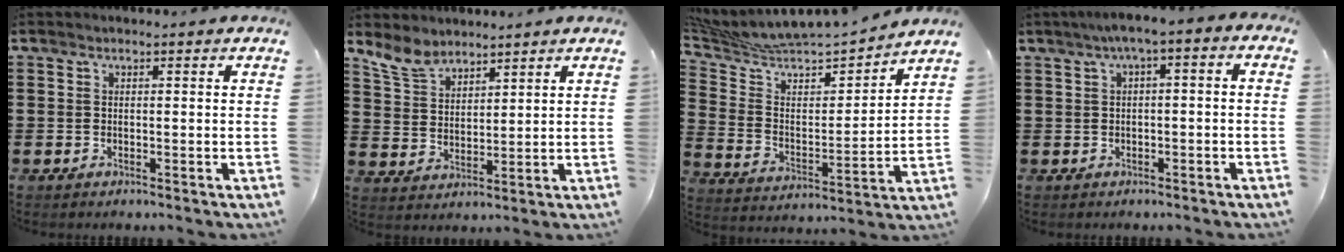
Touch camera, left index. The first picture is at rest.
{"total": 5.8, "force": [5.1, 2.2, 1.7], "torque": [-0.053, -0.013, 0.098]}
{"total": 6.2, "force": [5.7, 1.6, 1.5], "torque": [-0.064, -0.051, 0.094]}
{"total": 2.8, "force": [-1.3, 0.6, 2.4], "torque": [-0.043, 0.007, -0.031]}